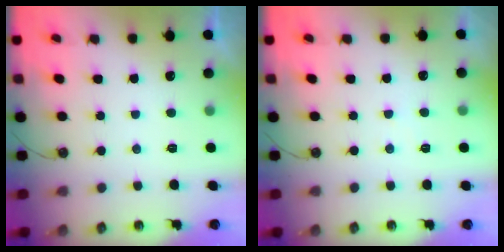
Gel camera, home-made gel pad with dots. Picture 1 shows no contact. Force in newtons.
{"total": 2.6, "press": 2.6, "slide": 0.4}